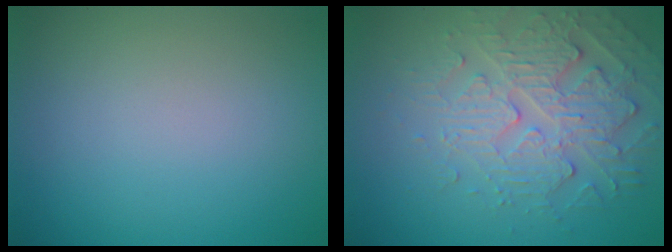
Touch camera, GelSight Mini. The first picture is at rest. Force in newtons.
{"total": 4.8, "press": 4.1, "slide": 2.3}